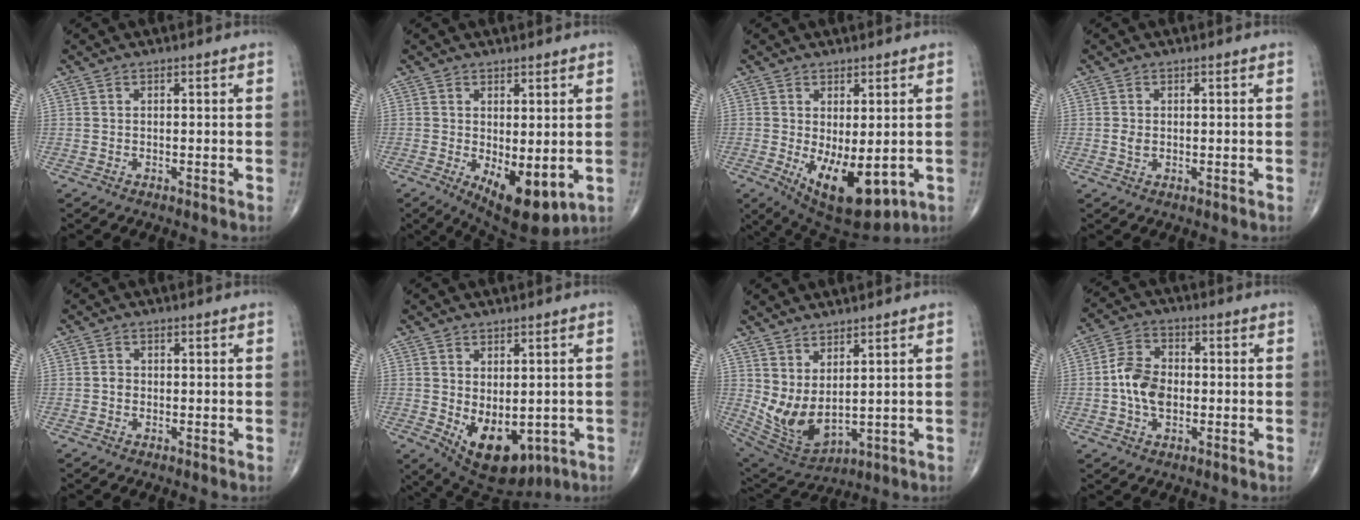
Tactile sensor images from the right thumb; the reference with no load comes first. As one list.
[{"total": 10.1, "force": [-2.1, 4.5, 8.7], "torque": [-0.118, -0.021, -0.015]}, {"total": 12.3, "force": [-2.7, 5.7, 10.6], "torque": [-0.155, -0.022, -0.016]}, {"total": 1.4, "force": [0.0, 1.0, 1.0], "torque": [-0.019, -0.002, 0.001]}, {"total": 1.2, "force": [-0.2, 1.1, 0.6], "torque": [-0.003, 0.004, -0.005]}, {"total": 12.2, "force": [-2.8, 7.2, 9.4], "torque": [-0.124, -0.007, -0.016]}, {"total": 10.2, "force": [2.5, 4.5, 8.8], "torque": [-0.172, -0.033, 0.071]}, {"total": 8.3, "force": [-0.9, 5.6, 6.1], "torque": [-0.104, 0.015, -0.023]}]